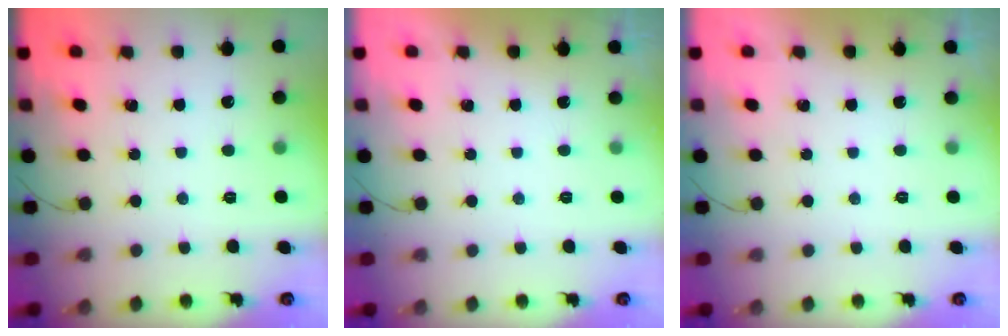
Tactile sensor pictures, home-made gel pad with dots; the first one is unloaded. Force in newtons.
{"total": 0.0}
{"total": 0.0}